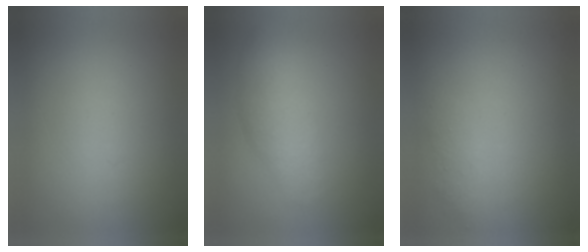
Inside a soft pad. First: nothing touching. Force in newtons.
{"total": 3.0}
{"total": 2.1}